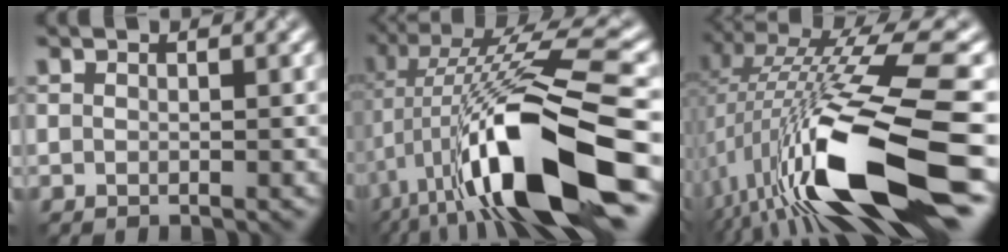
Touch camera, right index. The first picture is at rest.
{"total": 14.3, "force": [-4.1, 3.3, 13.3], "torque": [-0.229, 0.012, -0.066]}
{"total": 14.7, "force": [-3.5, 3.7, 13.8], "torque": [-0.254, -0.010, -0.051]}